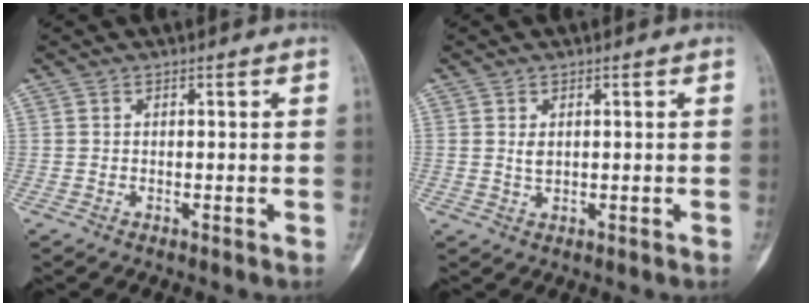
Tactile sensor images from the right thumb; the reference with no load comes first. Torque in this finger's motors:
{"motor_torque": [0.42, -0.07, -0.15, -0.63, 0.12]}